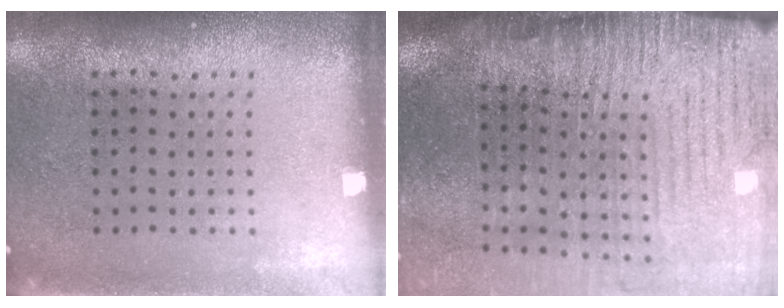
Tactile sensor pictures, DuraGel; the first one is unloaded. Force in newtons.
{"total": 4.4, "press": 3.8, "slide": 2.3}